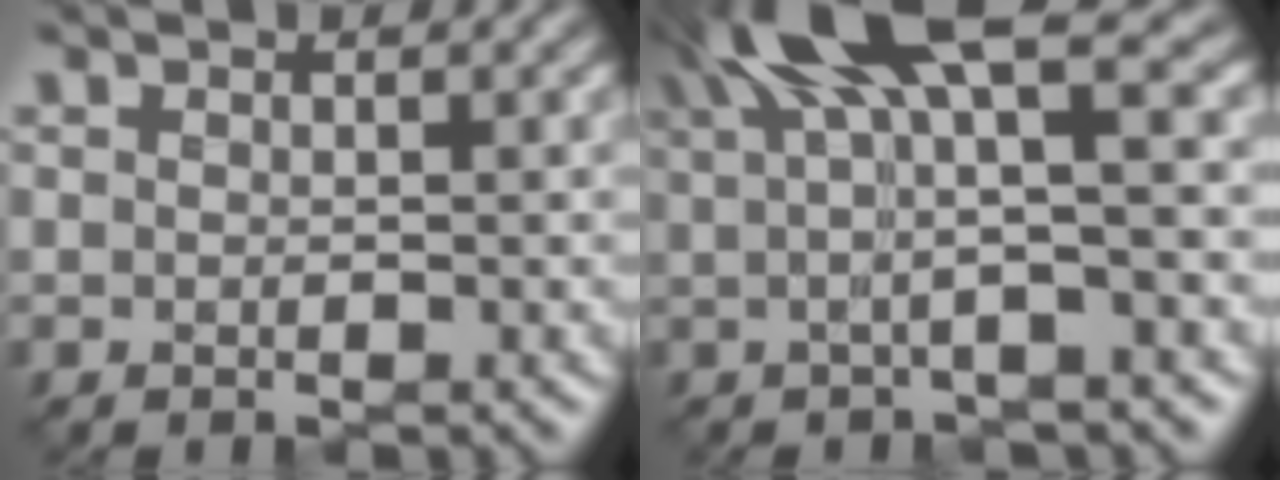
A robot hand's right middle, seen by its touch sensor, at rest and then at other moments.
{"total": 10.4, "force": [4.5, 2.4, 9.0], "torque": [-0.159, 0.027, 0.073]}